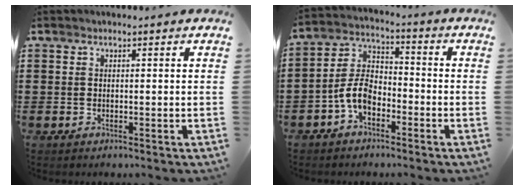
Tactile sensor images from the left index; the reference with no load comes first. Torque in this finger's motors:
{"motor_torque": [1.19, 0.95, 0.30, 0.07]}